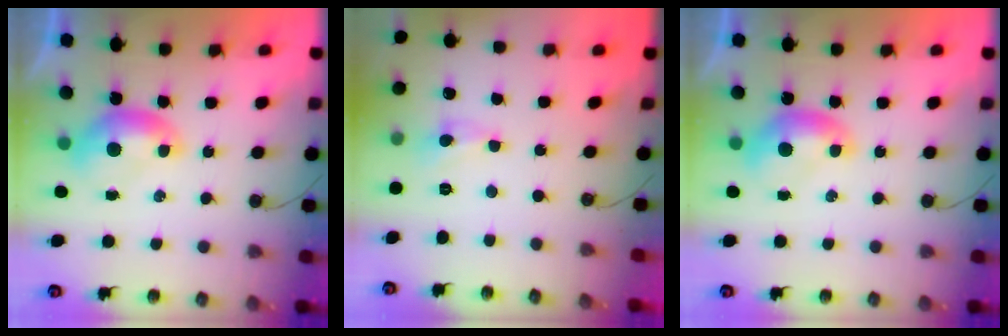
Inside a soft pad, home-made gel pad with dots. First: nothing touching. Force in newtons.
{"total": 2.1, "press": 1.9, "slide": 0.7}
{"total": 0.0}